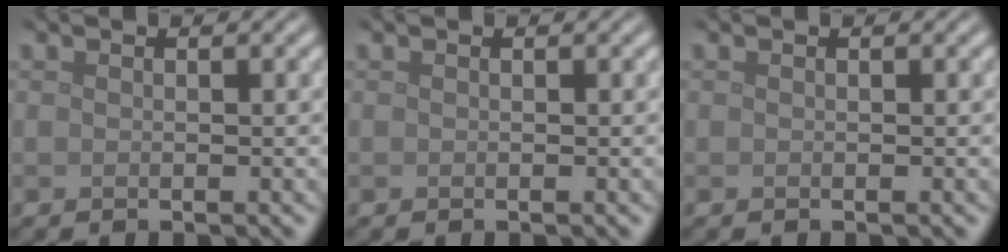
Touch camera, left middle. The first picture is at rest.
{"total": 0.0}
{"total": 0.0}